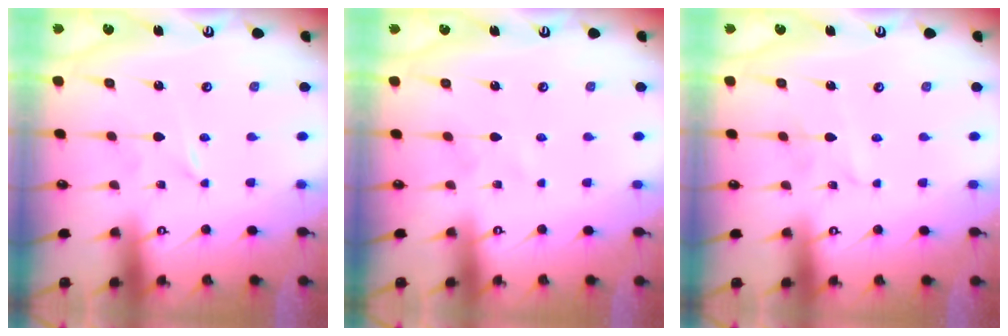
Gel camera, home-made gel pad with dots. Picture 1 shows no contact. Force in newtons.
{"total": 1.1, "press": 1.1, "slide": 0.2}
{"total": 2.3, "press": 2.3, "slide": 0.2}